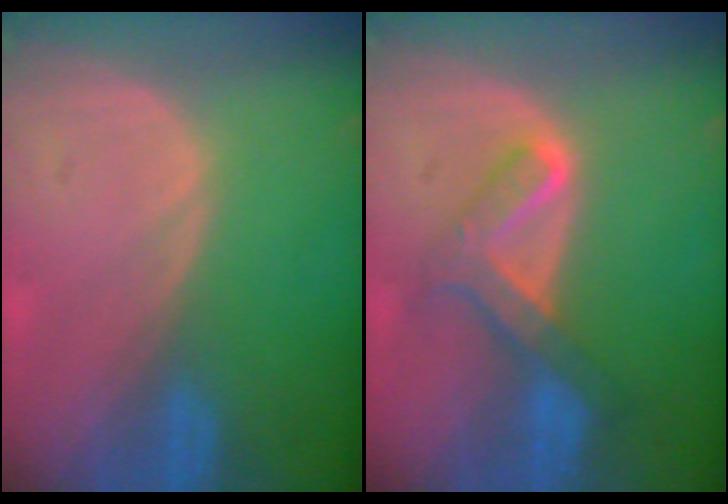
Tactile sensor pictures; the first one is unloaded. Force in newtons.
{"total": 6.4, "press": 6.0, "slide": 2.1}